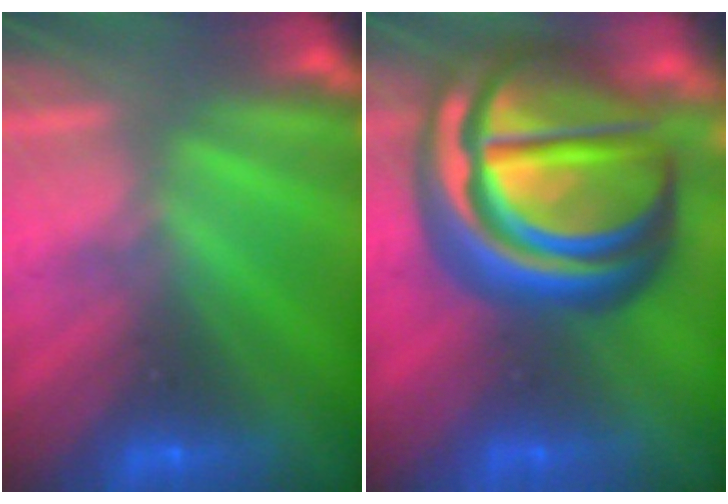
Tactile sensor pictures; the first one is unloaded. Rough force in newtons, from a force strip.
{"total": 7.4}